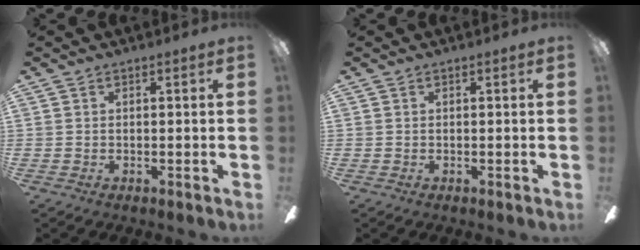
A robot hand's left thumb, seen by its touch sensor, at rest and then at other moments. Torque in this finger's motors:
{"motor_torque": [0.00, 0.00, -0.01, 0.06, 0.00]}